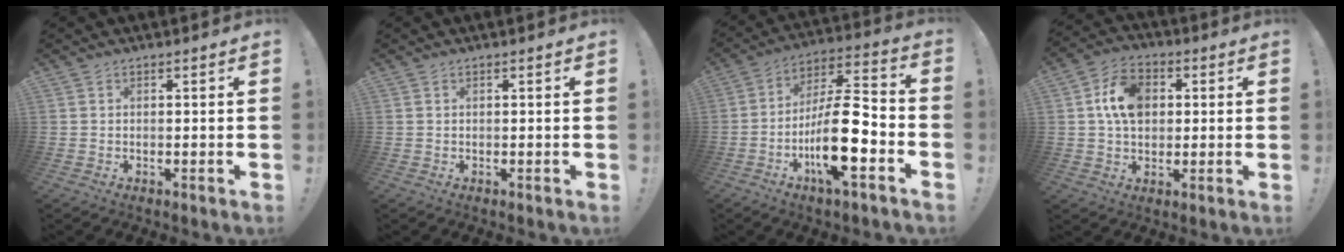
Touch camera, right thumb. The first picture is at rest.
{"total": 0.0}
{"total": 19.3, "force": [-6.4, 6.0, 17.2], "torque": [-0.318, 0.036, -0.099]}
{"total": 11.6, "force": [2.3, 8.5, 7.5], "torque": [-0.127, 0.013, 0.046]}